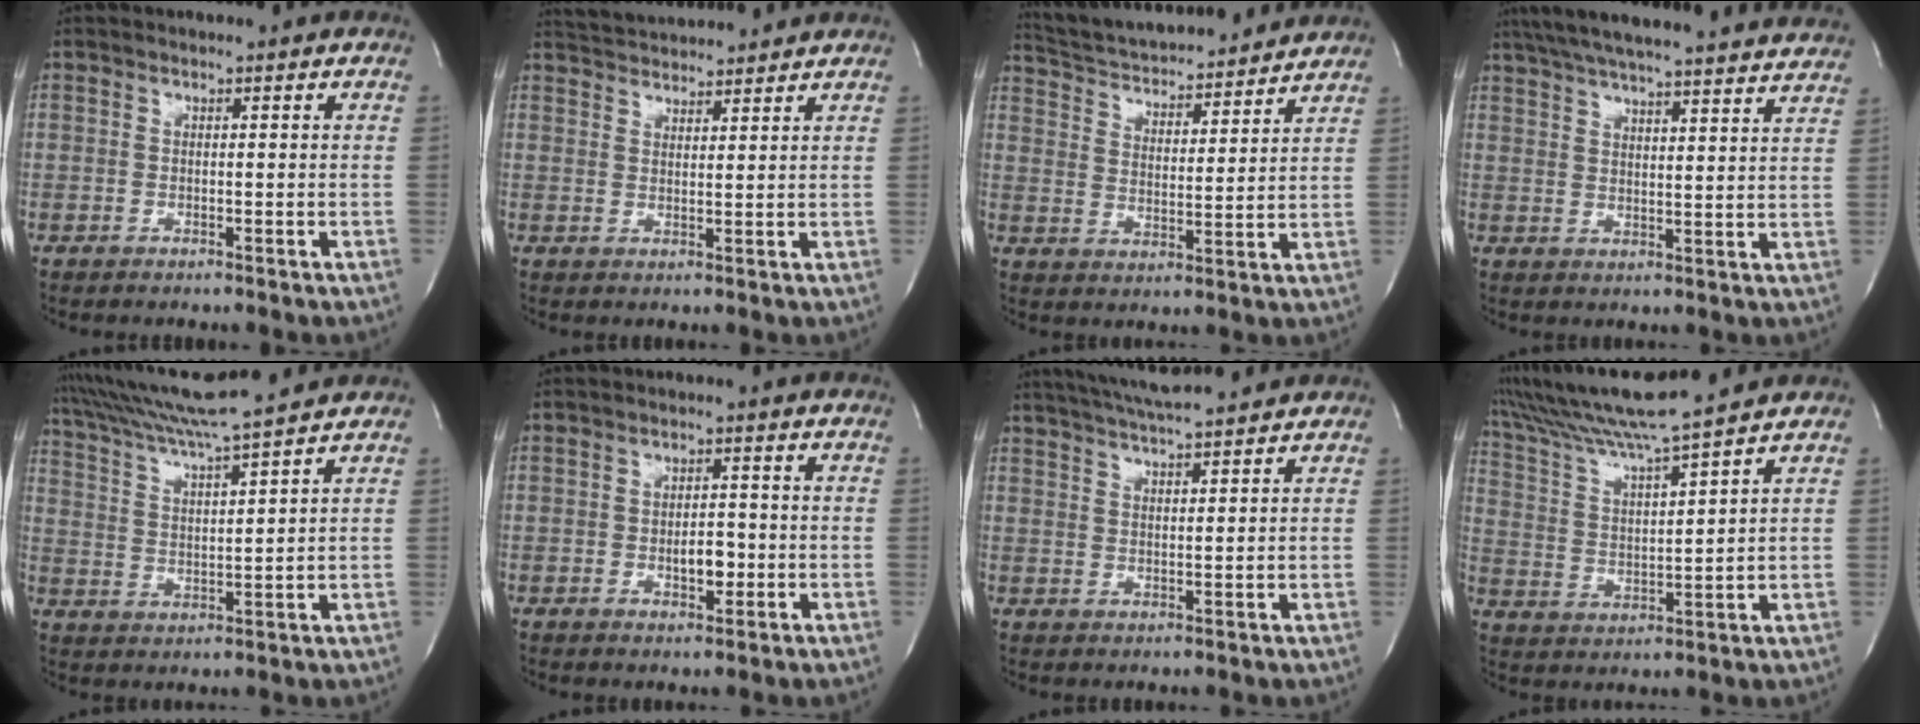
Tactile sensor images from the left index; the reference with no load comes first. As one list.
[{"total": 8.3, "force": [8.1, 0.7, 1.8], "torque": [-0.039, 0.028, 0.126]}, {"total": 18.0, "force": [16.9, 2.7, 5.7], "torque": [-0.097, 0.020, 0.256]}, {"total": 28.4, "force": [25.7, 2.3, 12.0], "torque": [-0.208, -0.006, 0.332]}, {"total": 12.7, "force": [11.4, -1.5, 5.3], "torque": [-0.111, 0.014, 0.195]}, {"total": 3.5, "force": [-1.0, 1.6, 2.9], "torque": [-0.045, -0.001, -0.011]}, {"total": 10.8, "force": [9.7, 0.5, 4.8], "torque": [-0.091, 0.020, 0.145]}, {"total": 14.9, "force": [13.0, -1.2, 7.1], "torque": [-0.146, 0.010, 0.225]}]